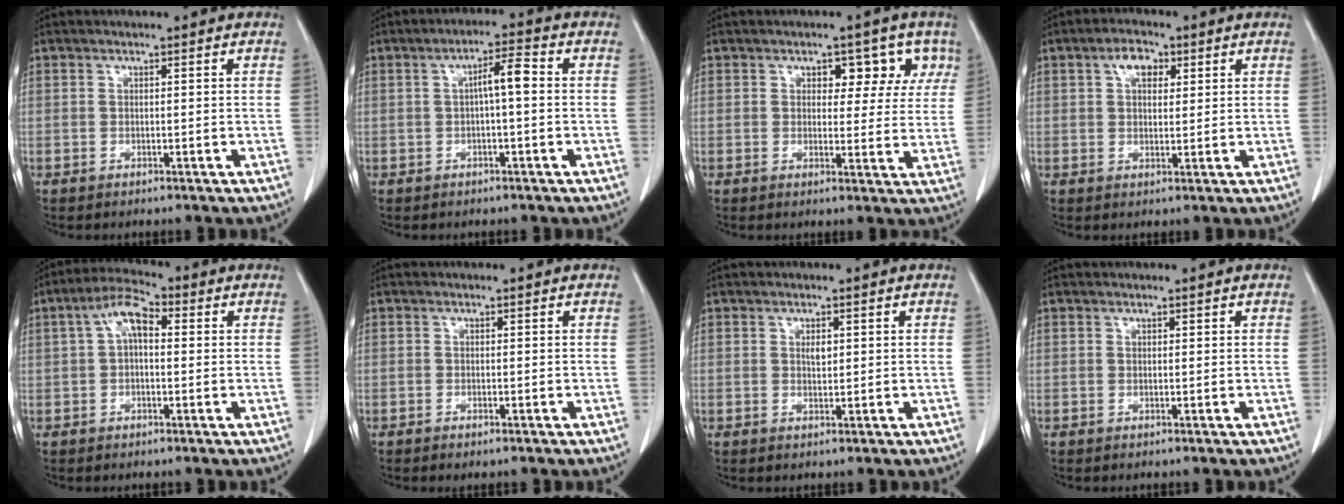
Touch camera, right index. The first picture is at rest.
{"total": 4.2, "force": [0.2, 0.6, 4.1], "torque": [-0.067, 0.012, 0.001]}
{"total": 5.5, "force": [2.9, 3.5, 3.2], "torque": [-0.018, 0.012, 0.031]}
{"total": 4.2, "force": [1.8, 2.5, 2.9], "torque": [-0.054, 0.014, 0.030]}
{"total": 6.2, "force": [1.2, 2.7, 5.5], "torque": [-0.111, 0.031, 0.018]}
{"total": 0.9, "force": [-0.6, 0.1, 0.6], "torque": [-0.011, -0.001, -0.008]}
{"total": 1.4, "force": [0.4, 0.7, 1.1], "torque": [-0.020, -0.001, 0.008]}
{"total": 0.0}